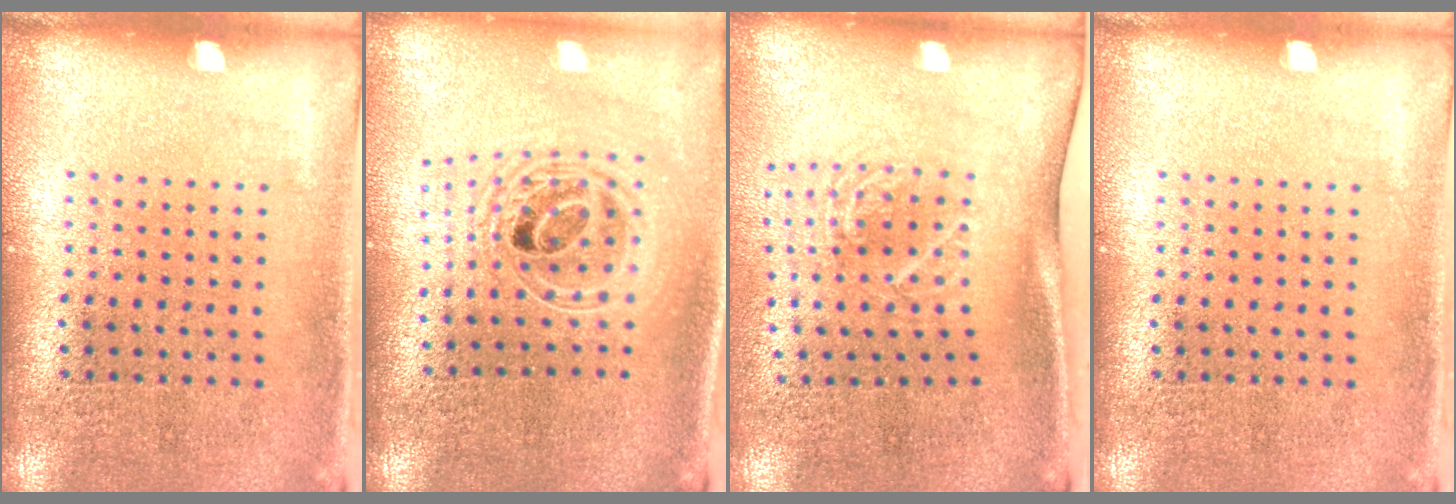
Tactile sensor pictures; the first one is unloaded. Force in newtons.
{"total": 2.1, "press": 1.6, "slide": 1.3}
{"total": 1.8, "press": 1.3, "slide": 1.3}
{"total": 0.0}